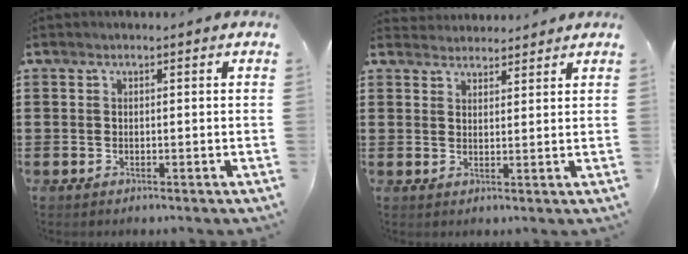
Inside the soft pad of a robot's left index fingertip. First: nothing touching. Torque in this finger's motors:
{"motor_torque": [1.09, -1.05, 0.05, 0.01]}